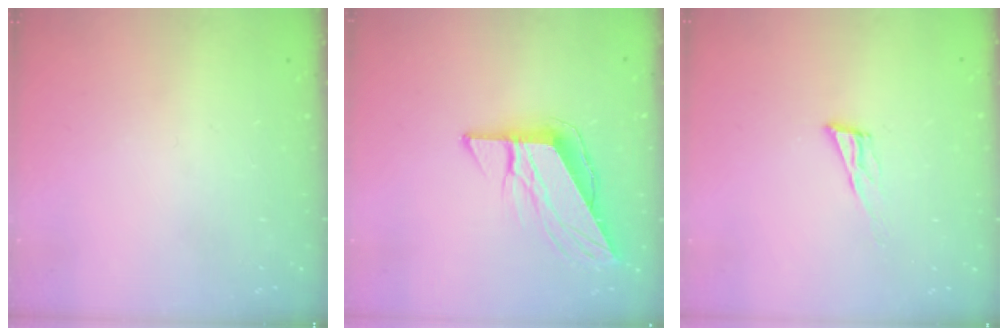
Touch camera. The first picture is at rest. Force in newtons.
{"total": 9.9, "press": 9.9, "slide": 0.9}
{"total": 8.7, "press": 8.3, "slide": 2.6}